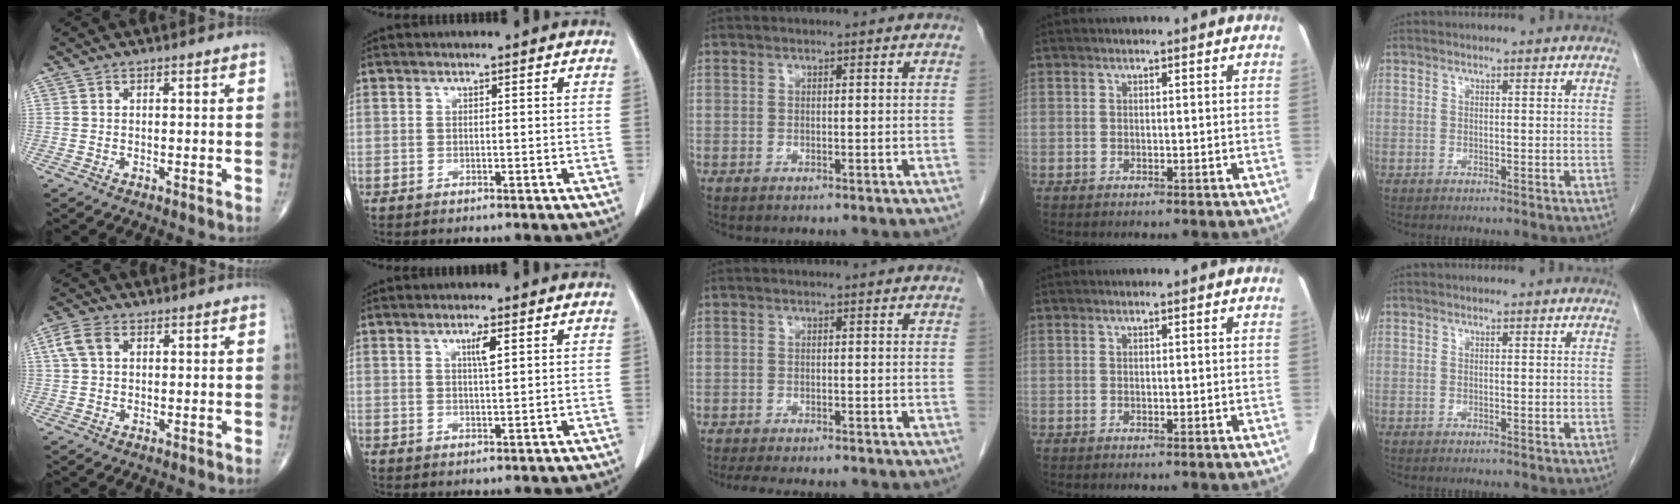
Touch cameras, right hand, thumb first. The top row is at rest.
{"thumb": {"total": 4.5, "force": [1.4, 2.9, 3.1], "torque": [-0.073, 0.013, 0.027]}, "index": {"total": 2.3, "force": [1.0, 0.1, 2.1], "torque": [-0.039, -0.002, 0.018]}, "middle": {"total": 6.9, "force": [-5.9, 1.4, 3.2], "torque": [-0.043, -0.009, -0.086]}}